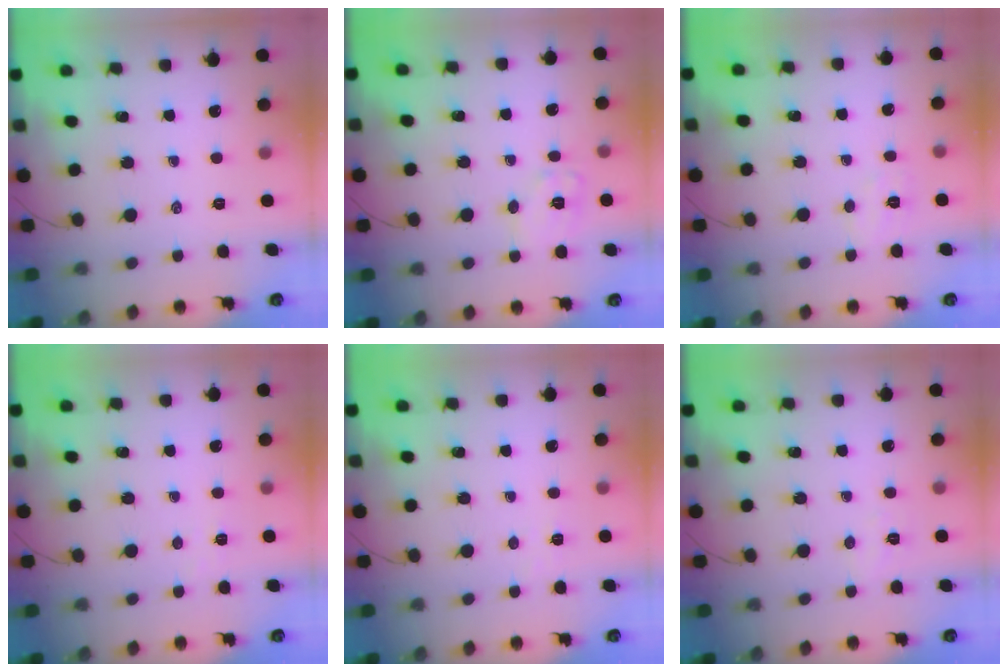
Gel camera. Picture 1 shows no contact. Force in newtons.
{"total": 8.0, "press": 8.0, "slide": 0.6}
{"total": 4.8, "press": 4.7, "slide": 1.0}
{"total": 2.6, "press": 2.4, "slide": 0.8}
{"total": 2.6, "press": 2.4, "slide": 0.8}
{"total": 4.0, "press": 3.9, "slide": 0.9}